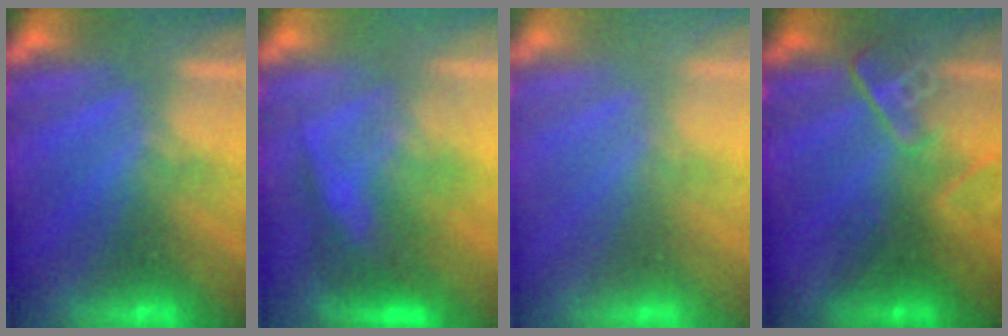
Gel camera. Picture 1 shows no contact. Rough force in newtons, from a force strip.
{"total": 2.9}
{"total": 2.7}
{"total": 2.5}